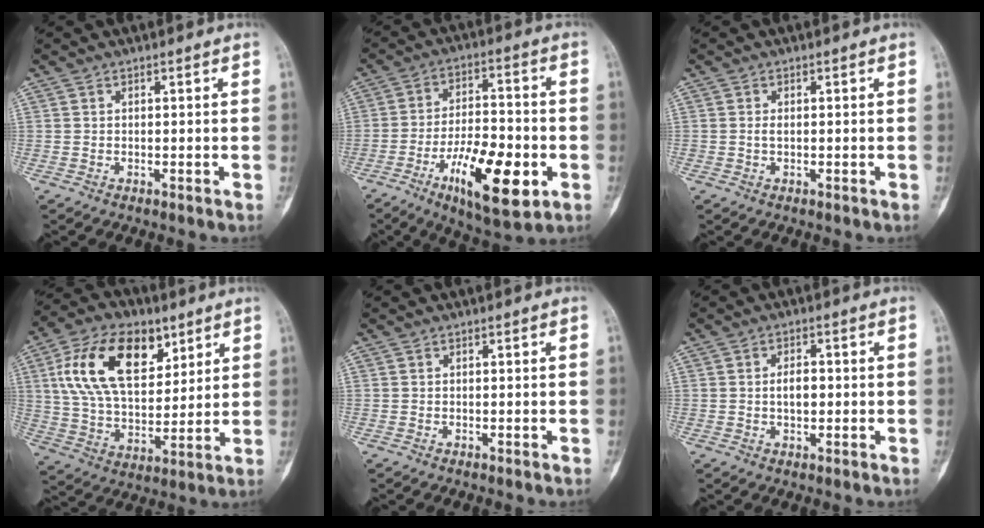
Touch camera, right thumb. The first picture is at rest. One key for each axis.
{"total": 16.8, "fx": -6.3, "fy": 6.2, "fz": 14.4, "tx": -0.223, "ty": 0.018, "tz": -0.094}
{"total": 0.9, "fx": -0.1, "fy": 0.4, "fz": 0.8, "tx": -0.018, "ty": 0.000, "tz": -0.003}
{"total": 20.0, "fx": 8.3, "fy": 11.5, "fz": 14.1, "tx": -0.228, "ty": -0.019, "tz": 0.151}
{"total": 0.0}
{"total": 3.4, "fx": -0.2, "fy": 1.9, "fz": 2.8, "tx": -0.044, "ty": 0.005, "tz": -0.005}